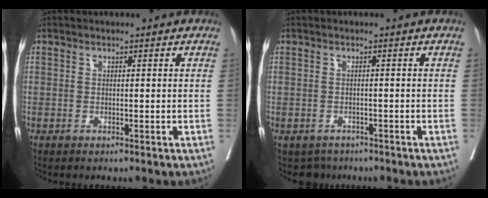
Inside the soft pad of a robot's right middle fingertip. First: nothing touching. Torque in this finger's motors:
{"motor_torque": [-0.04, -0.38, -0.01, -0.01]}